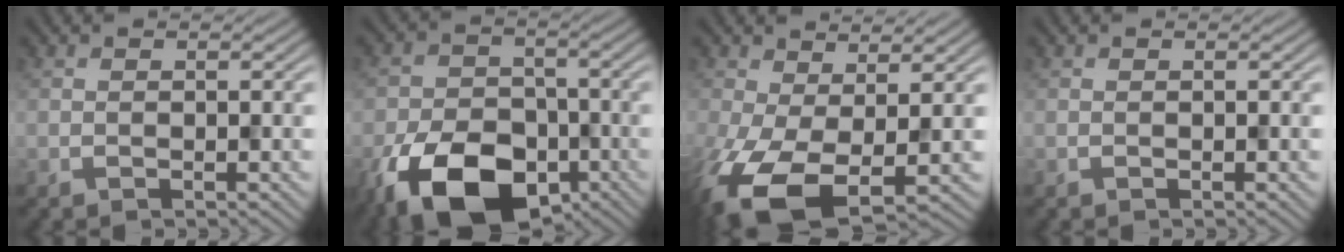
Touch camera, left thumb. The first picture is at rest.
{"total": 13.7, "force": [-7.4, 8.4, 7.9], "torque": [-0.166, -0.034, -0.129]}
{"total": 7.9, "force": [-2.0, 3.8, 6.7], "torque": [-0.156, -0.027, -0.027]}
{"total": 0.0}